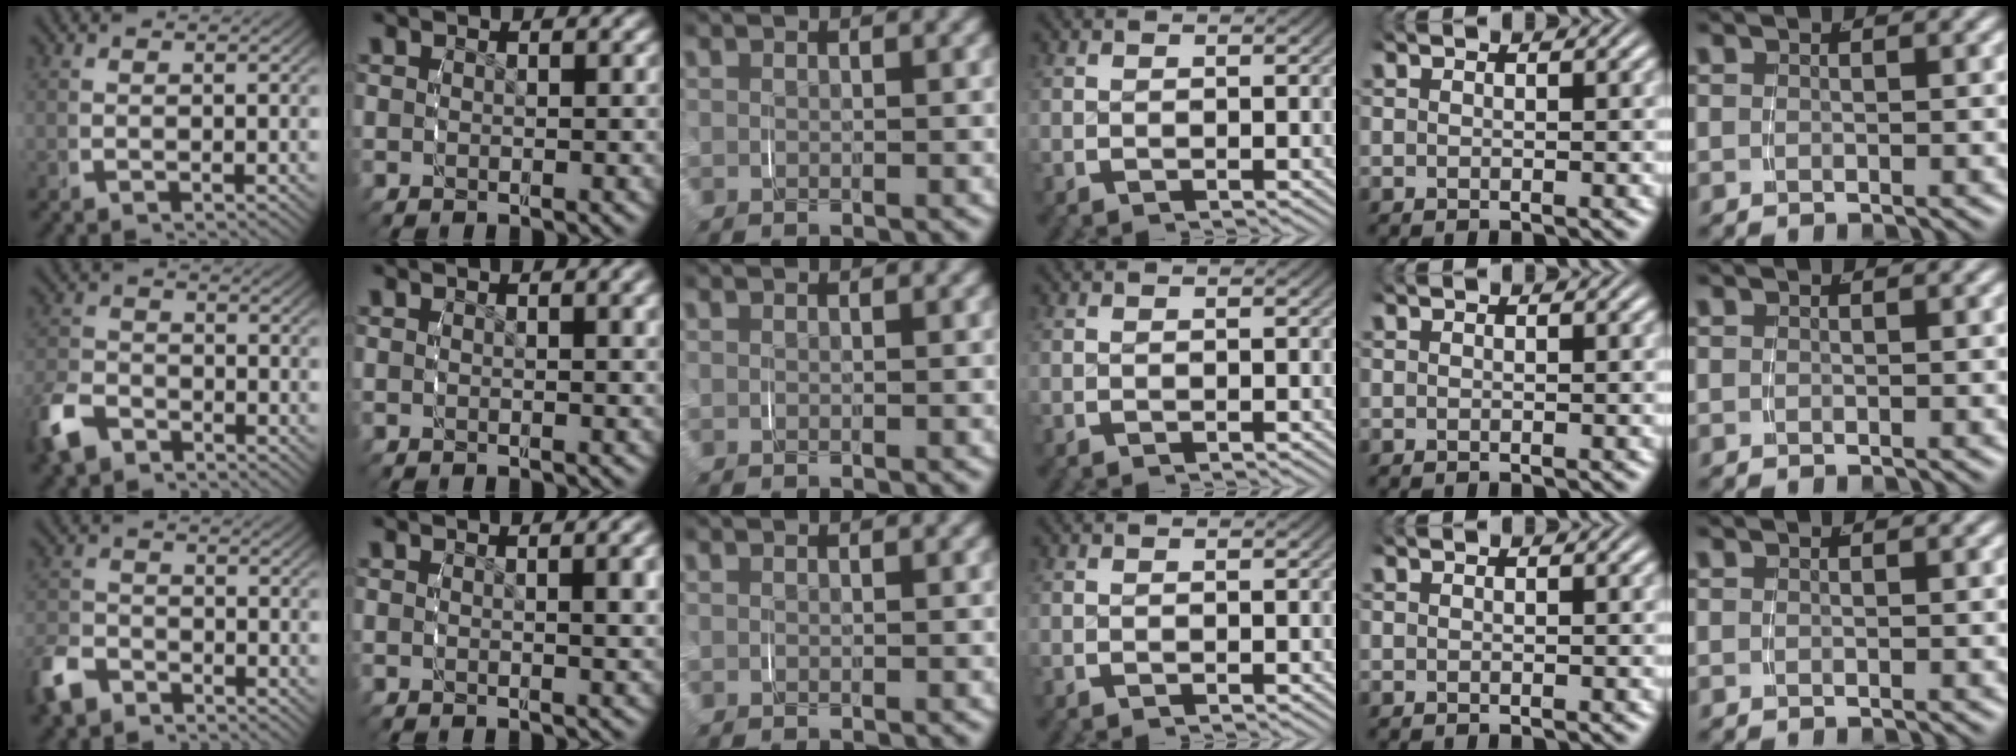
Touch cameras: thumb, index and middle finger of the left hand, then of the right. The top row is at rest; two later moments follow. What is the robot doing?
{"motion": "grasp_and_lifting", "object": "lipstick"}